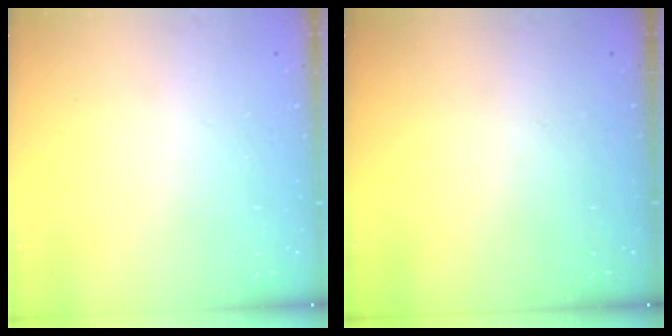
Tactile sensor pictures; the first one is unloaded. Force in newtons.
{"total": 0.0}